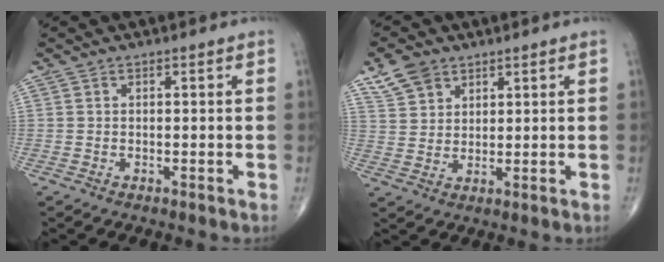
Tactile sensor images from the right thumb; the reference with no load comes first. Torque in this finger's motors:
{"motor_torque": [-0.48, 0.50, -0.14, 0.14, 0.01]}